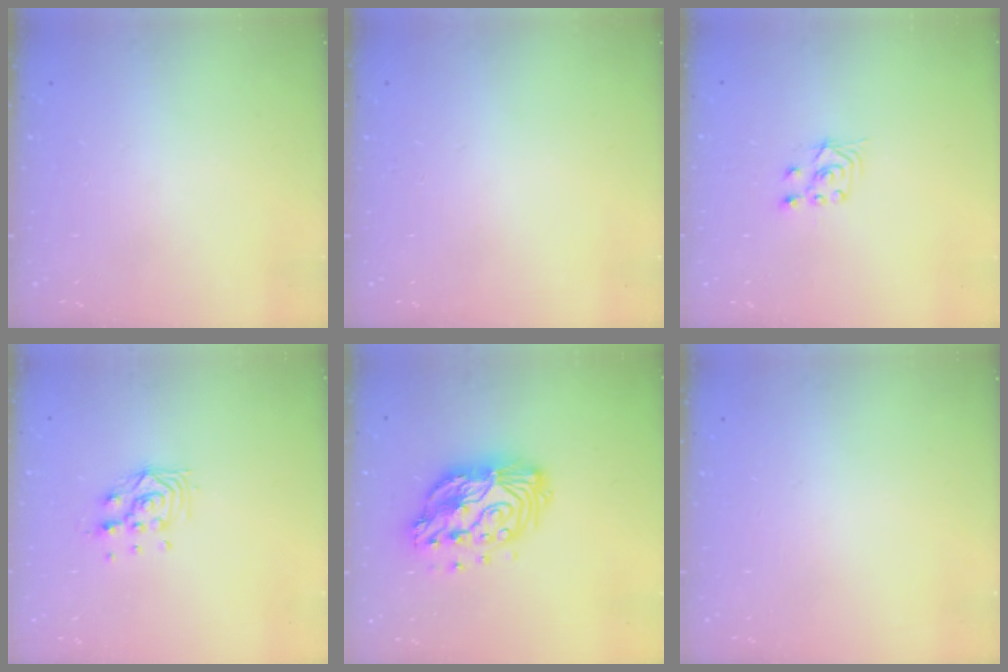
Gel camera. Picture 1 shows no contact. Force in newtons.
{"total": 0.0}
{"total": 3.0, "press": 2.8, "slide": 0.9}
{"total": 8.8, "press": 8.8, "slide": 0.7}
{"total": 15.1, "press": 15.0, "slide": 1.2}
{"total": 0.0}